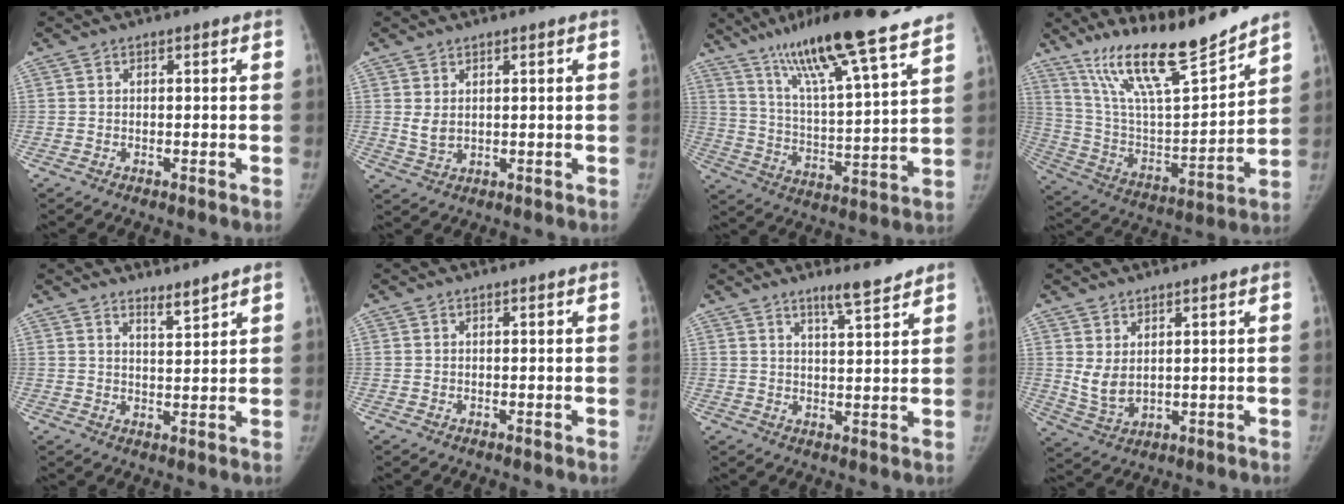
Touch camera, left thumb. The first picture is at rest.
{"total": 2.9, "force": [1.1, 1.7, 2.0], "torque": [-0.032, -0.012, 0.030]}
{"total": 23.4, "force": [17.7, 2.5, 15.1], "torque": [-0.230, -0.058, 0.294]}
{"total": 20.7, "force": [16.7, 3.0, 11.7], "torque": [-0.171, -0.092, 0.302]}
{"total": 3.1, "force": [2.8, 0.2, 1.2], "torque": [-0.015, -0.031, 0.050]}
{"total": 0.0}
{"total": 5.6, "force": [4.6, 0.6, 3.1], "torque": [-0.043, -0.035, 0.072]}
{"total": 5.5, "force": [1.9, 3.1, 4.1], "torque": [-0.069, -0.018, 0.051]}